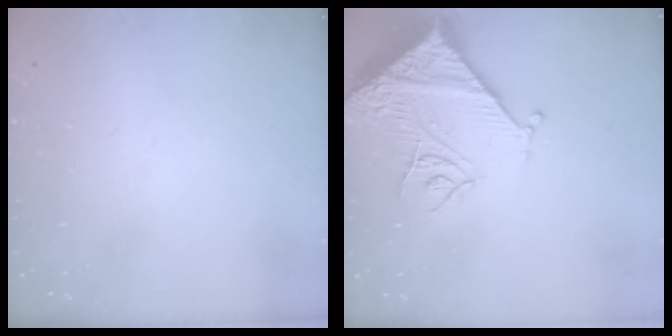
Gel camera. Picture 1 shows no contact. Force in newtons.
{"total": 15.5, "press": 15.3, "slide": 1.9}